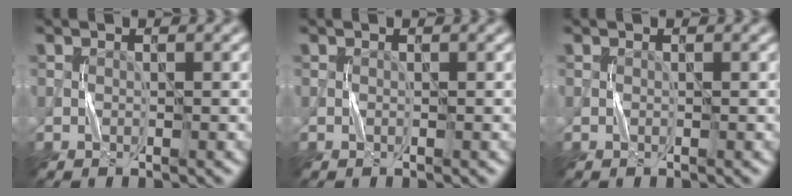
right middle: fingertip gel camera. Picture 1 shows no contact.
{"total": 0.0}
{"total": 0.0}